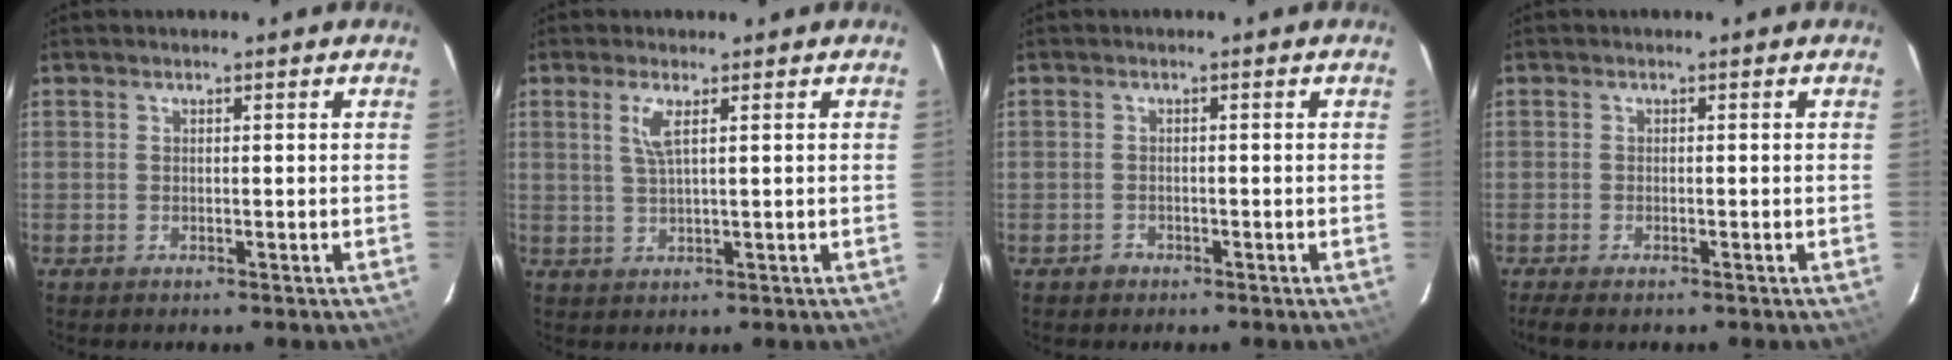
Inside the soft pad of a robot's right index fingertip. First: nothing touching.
{"total": 3.1, "force": [1.3, 0.2, 2.8], "torque": [-0.059, -0.001, 0.027]}
{"total": 1.3, "force": [-0.8, 1.0, 0.0], "torque": [-0.002, 0.005, -0.012]}
{"total": 3.2, "force": [-2.5, 0.8, 1.9], "torque": [-0.045, -0.012, -0.044]}